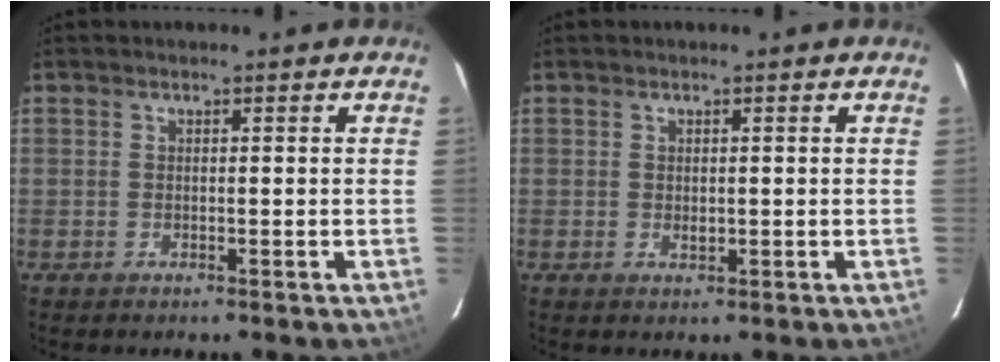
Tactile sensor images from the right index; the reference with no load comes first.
{"total": 1.2, "force": [0.0, 0.8, 0.8], "torque": [-0.014, 0.001, 0.000]}